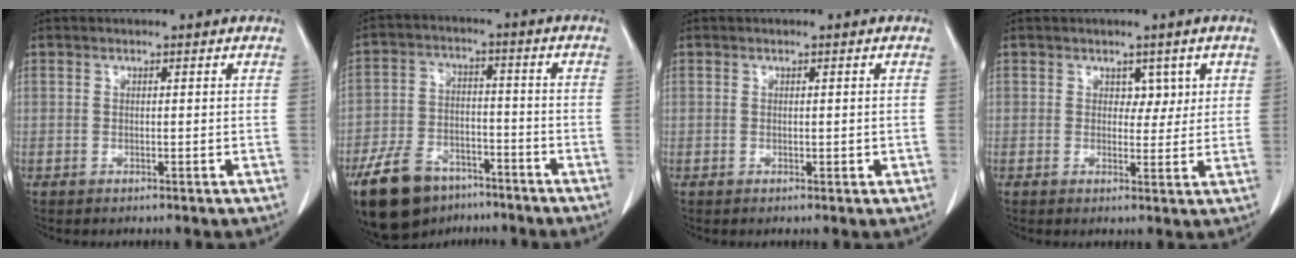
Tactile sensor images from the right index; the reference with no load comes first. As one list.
[{"total": 13.8, "force": [-9.8, 7.4, 6.3], "torque": [-0.123, 0.002, -0.164]}, {"total": 0.8, "force": [0.1, 0.6, 0.5], "torque": [-0.001, 0.001, 0.006]}, {"total": 3.0, "force": [1.3, 2.1, 1.7], "torque": [-0.010, 0.002, 0.017]}]